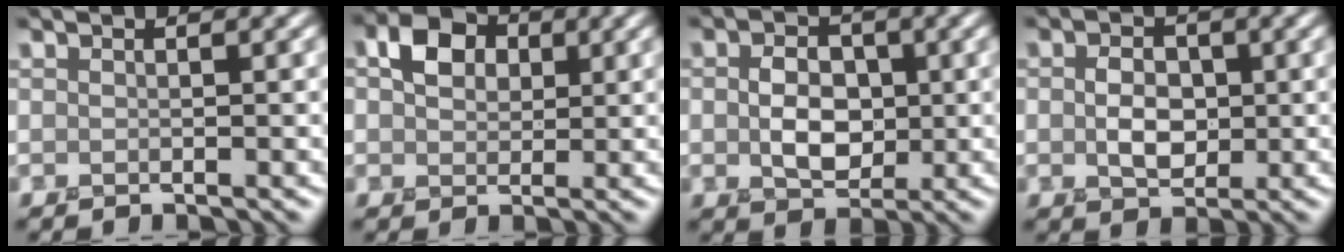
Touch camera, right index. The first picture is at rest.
{"total": 3.6, "force": [0.7, 2.9, 2.0], "torque": [-0.042, 0.004, 0.004]}
{"total": 4.0, "force": [-0.4, 2.9, 2.7], "torque": [-0.050, -0.009, -0.011]}
{"total": 3.1, "force": [-0.3, 2.3, 2.0], "torque": [-0.041, -0.008, -0.009]}